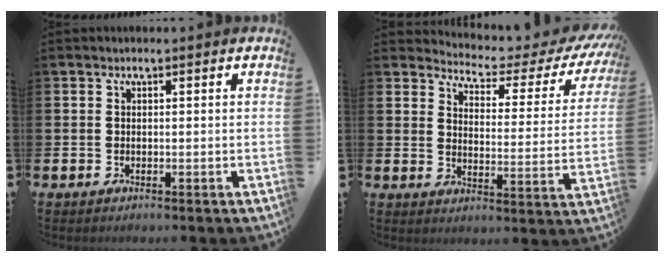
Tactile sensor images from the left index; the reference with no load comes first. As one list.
[{"total": 3.4, "force": [3.0, 1.2, 1.1], "torque": [-0.041, -0.034, 0.038]}]